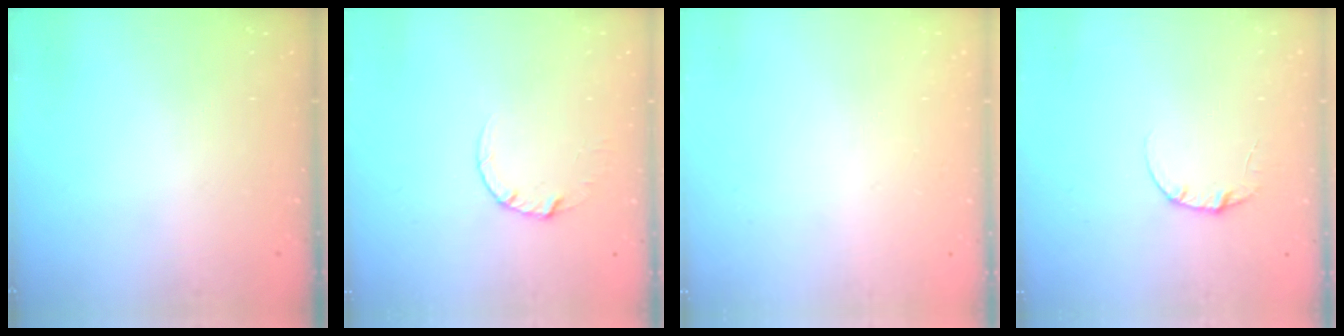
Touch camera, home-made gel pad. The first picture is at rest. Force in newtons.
{"total": 2.7, "press": 2.7, "slide": 0.2}
{"total": 2.7, "press": 2.7, "slide": 0.2}
{"total": 4.0, "press": 4.0, "slide": 0.4}